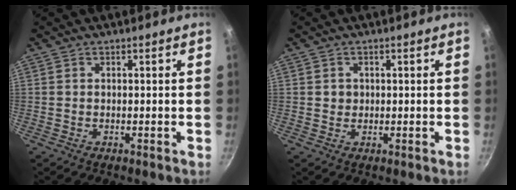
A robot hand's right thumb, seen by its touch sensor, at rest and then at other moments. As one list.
[{"total": 1.6, "force": [0.3, 1.5, 0.5], "torque": [-0.002, 0.001, 0.005]}]